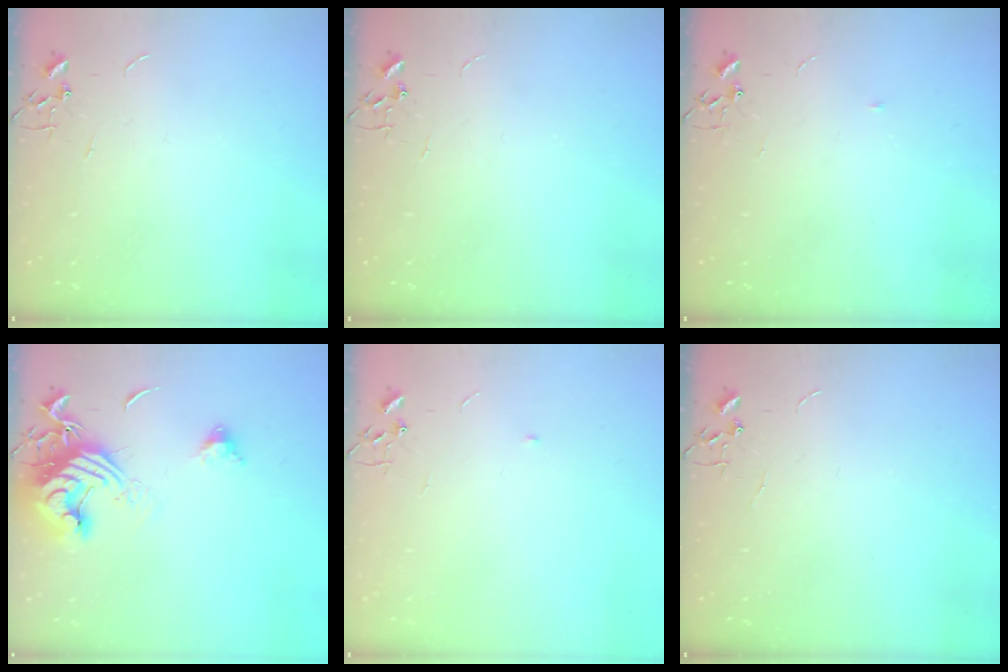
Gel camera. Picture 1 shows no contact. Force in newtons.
{"total": 0.0}
{"total": 3.0, "press": 3.0, "slide": 0.7}
{"total": 14.9, "press": 14.8, "slide": 1.9}
{"total": 4.0, "press": 3.9, "slide": 0.9}
{"total": 0.0}